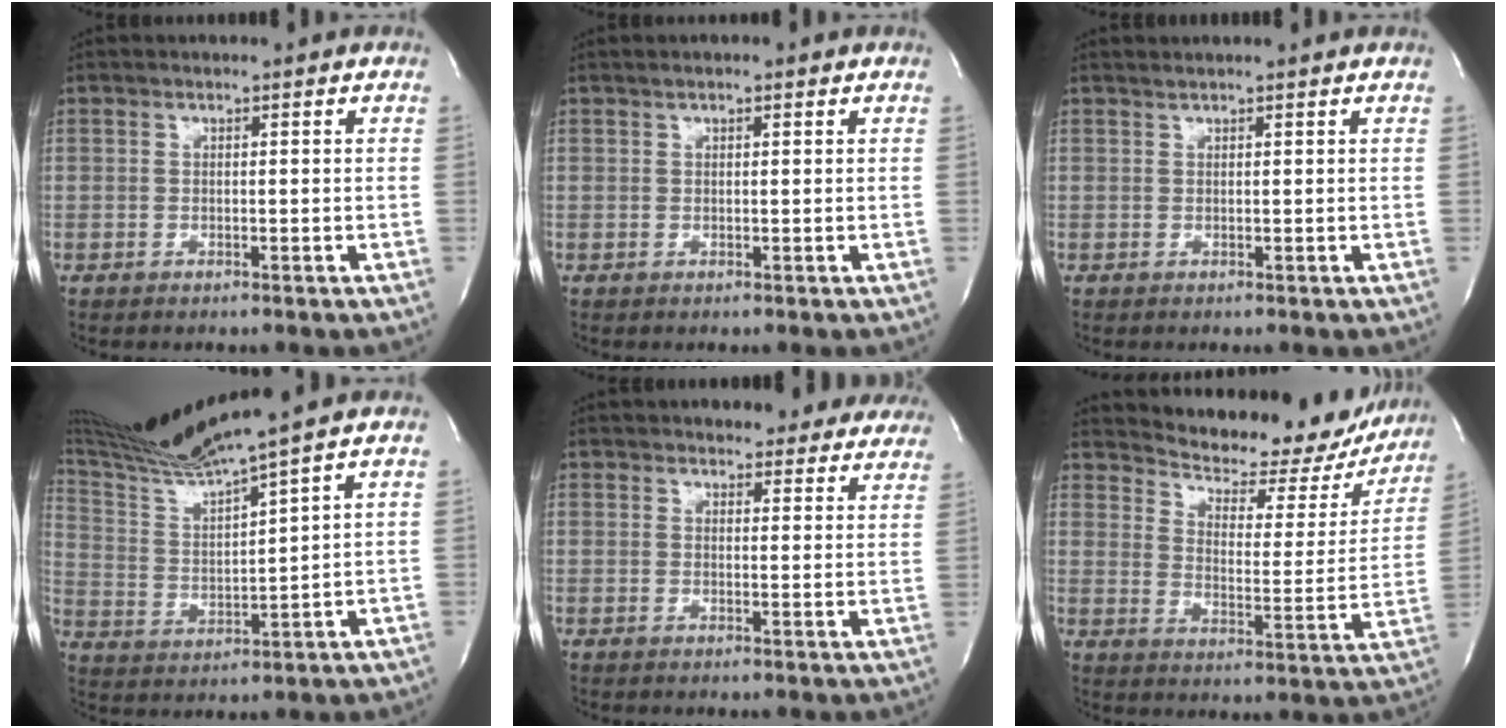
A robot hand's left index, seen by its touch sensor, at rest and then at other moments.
{"total": 1.2, "force": [0.6, 0.4, 1.0], "torque": [-0.021, 0.005, 0.005]}
{"total": 1.3, "force": [1.2, -0.4, 0.4], "torque": [-0.012, 0.008, 0.020]}
{"total": 11.2, "force": [9.7, -3.1, 4.8], "torque": [-0.099, -0.014, 0.190]}
{"total": 12.0, "force": [10.9, 3.8, 3.2], "torque": [-0.003, -0.008, 0.108]}
{"total": 20.0, "force": [18.1, 6.2, 5.8], "torque": [-0.076, -0.038, 0.223]}